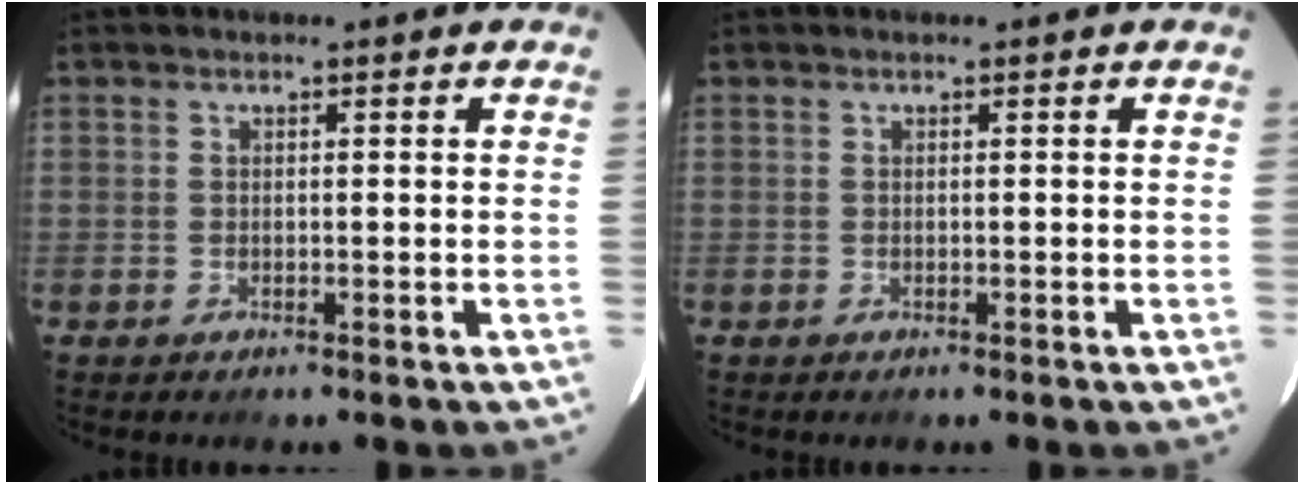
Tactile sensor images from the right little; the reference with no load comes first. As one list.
[{"total": 0.0}]